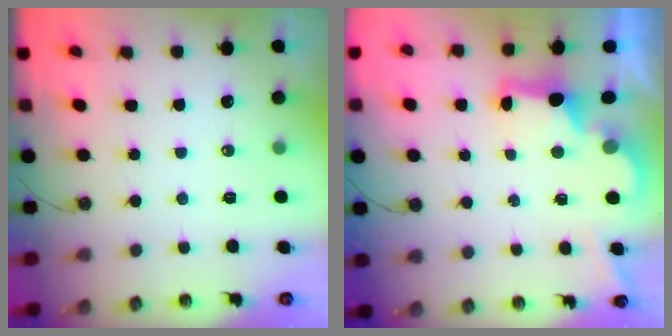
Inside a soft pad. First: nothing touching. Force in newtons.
{"total": 2.8, "press": 2.6, "slide": 0.9}